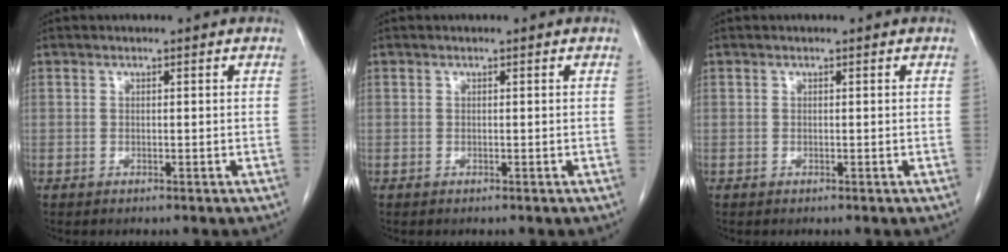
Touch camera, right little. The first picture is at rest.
{"total": 0.0}
{"total": 0.0}